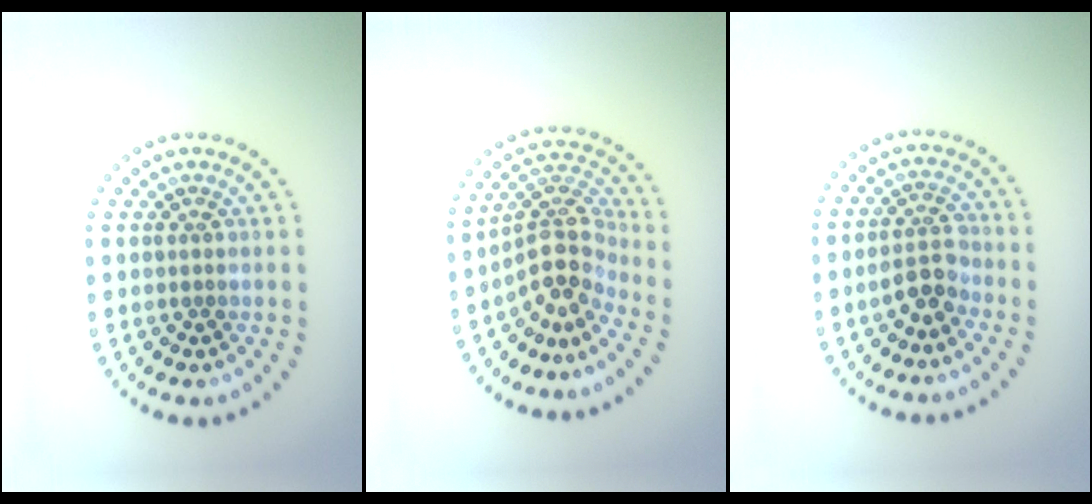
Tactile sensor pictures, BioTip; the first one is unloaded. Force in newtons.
{"total": 4.1, "press": 3.1, "slide": 2.7}
{"total": 2.6, "press": 2.4, "slide": 1.0}